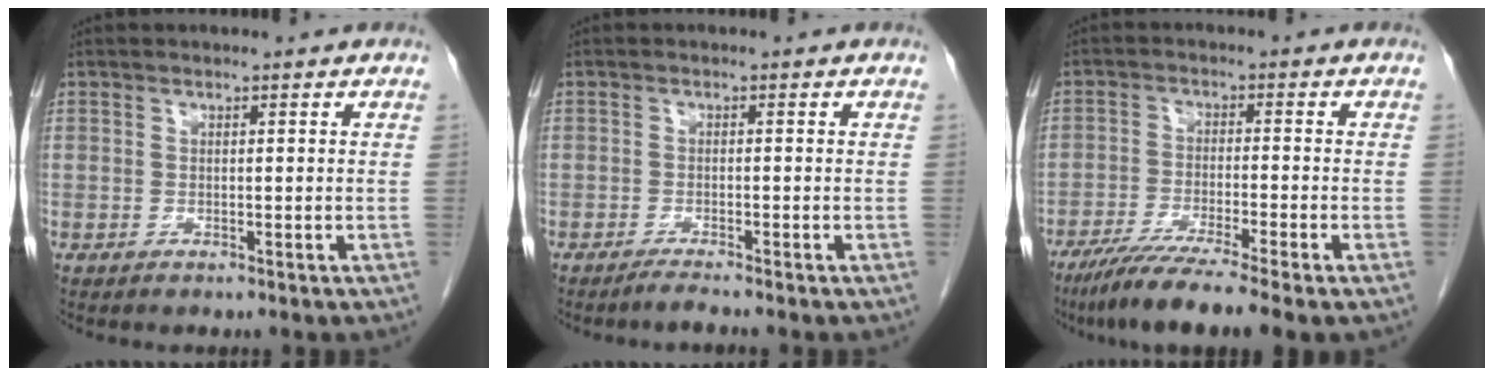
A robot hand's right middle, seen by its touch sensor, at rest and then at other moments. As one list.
[{"total": 1.8, "force": [-1.6, -0.5, 0.7], "torque": [-0.019, -0.003, -0.030]}, {"total": 9.2, "force": [-6.9, -0.7, 6.1], "torque": [-0.098, -0.026, -0.114]}]